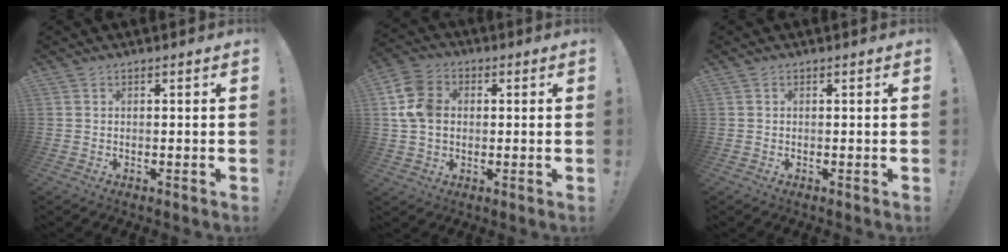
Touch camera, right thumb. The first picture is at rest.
{"total": 11.6, "force": [1.0, 8.9, 7.4], "torque": [-0.148, 0.012, 0.023]}
{"total": 0.0}